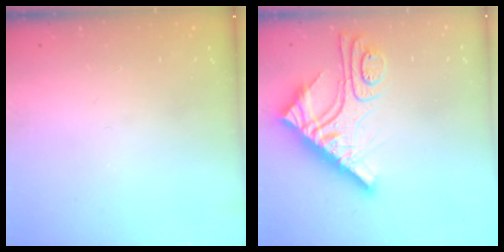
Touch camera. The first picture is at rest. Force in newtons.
{"total": 15.2, "press": 15.1, "slide": 1.4}